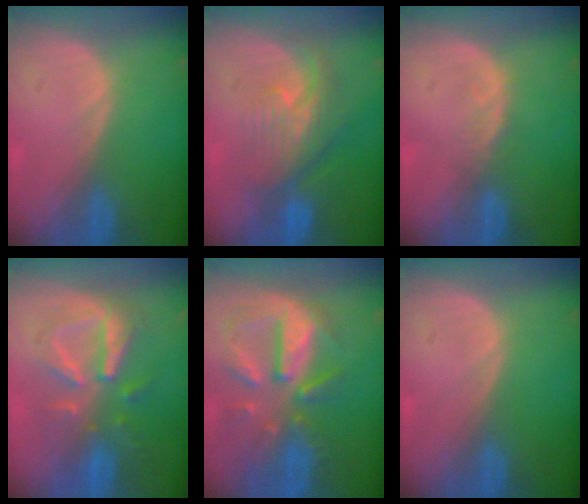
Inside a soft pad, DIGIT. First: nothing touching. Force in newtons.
{"total": 8.0, "press": 7.2, "slide": 3.3}
{"total": 1.4, "press": 1.4, "slide": 0.2}
{"total": 7.9, "press": 7.9, "slide": 0.4}
{"total": 10.3, "press": 9.3, "slide": 4.5}
{"total": 0.0}